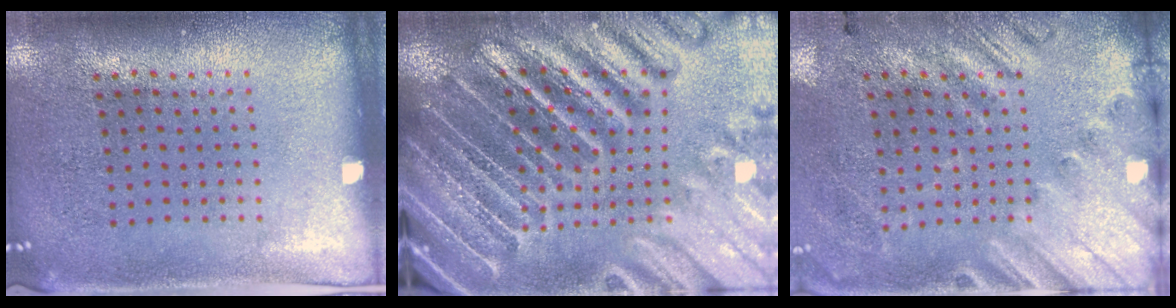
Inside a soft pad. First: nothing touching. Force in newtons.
{"total": 4.5, "press": 4.2, "slide": 1.6}
{"total": 2.6, "press": 1.8, "slide": 1.8}